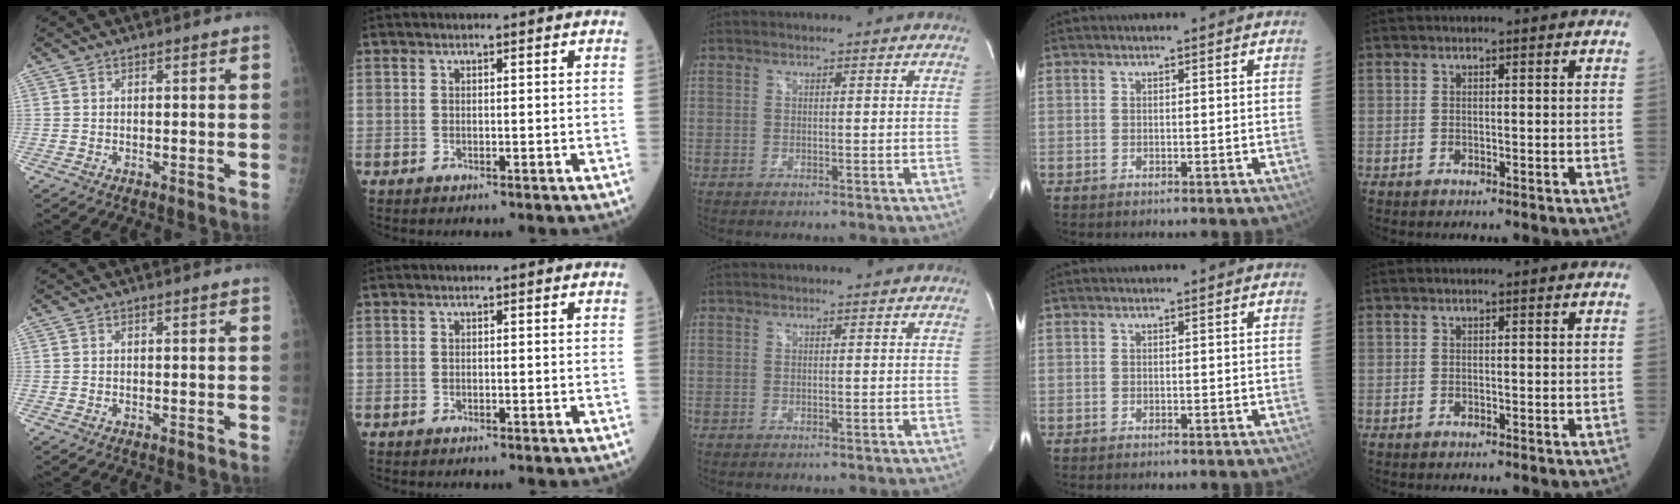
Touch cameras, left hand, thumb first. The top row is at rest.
{}